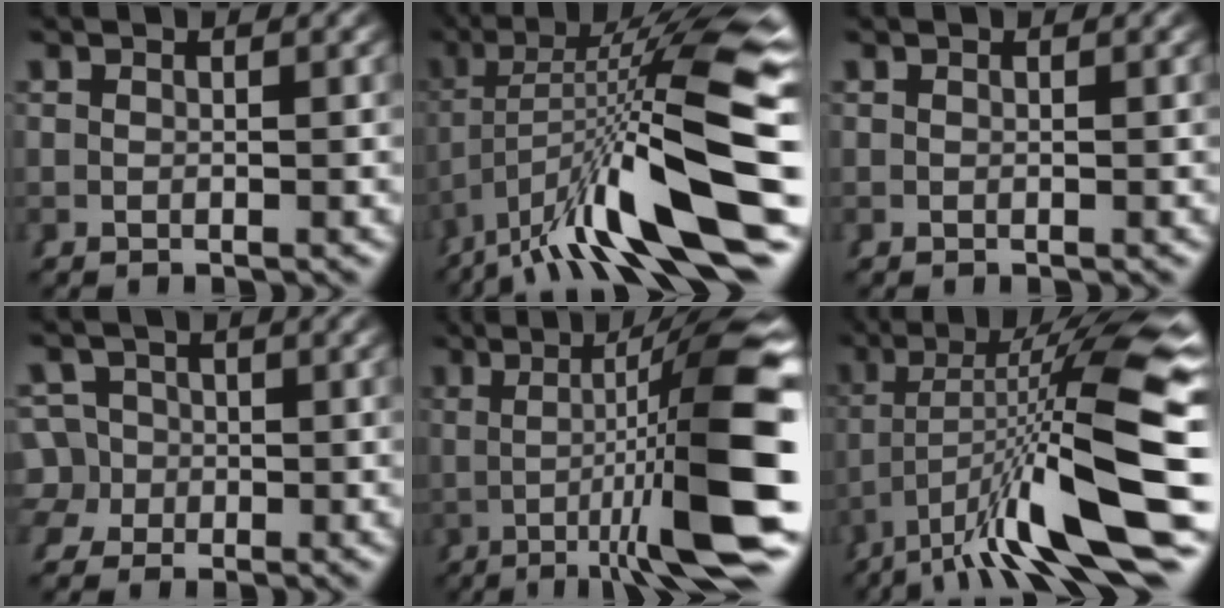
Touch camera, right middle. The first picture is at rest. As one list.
[{"total": 13.7, "force": [-0.4, 4.5, 13.0], "torque": [-0.196, 0.001, 0.005]}, {"total": 0.0}, {"total": 4.9, "force": [-0.6, 4.7, 1.4], "torque": [-0.022, -0.020, -0.008]}, {"total": 14.2, "force": [0.2, 1.9, 14.1], "torque": [-0.170, 0.019, 0.005]}, {"total": 12.5, "force": [-0.2, 2.9, 12.2], "torque": [-0.173, 0.006, 0.004]}]